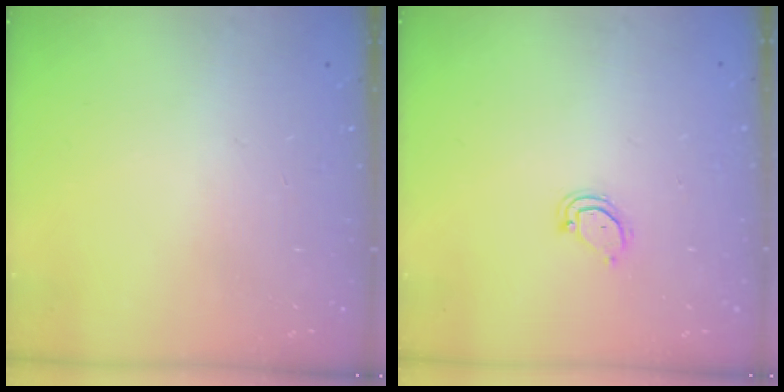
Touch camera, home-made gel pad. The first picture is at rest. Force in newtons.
{"total": 3.4, "press": 3.4, "slide": 0.6}